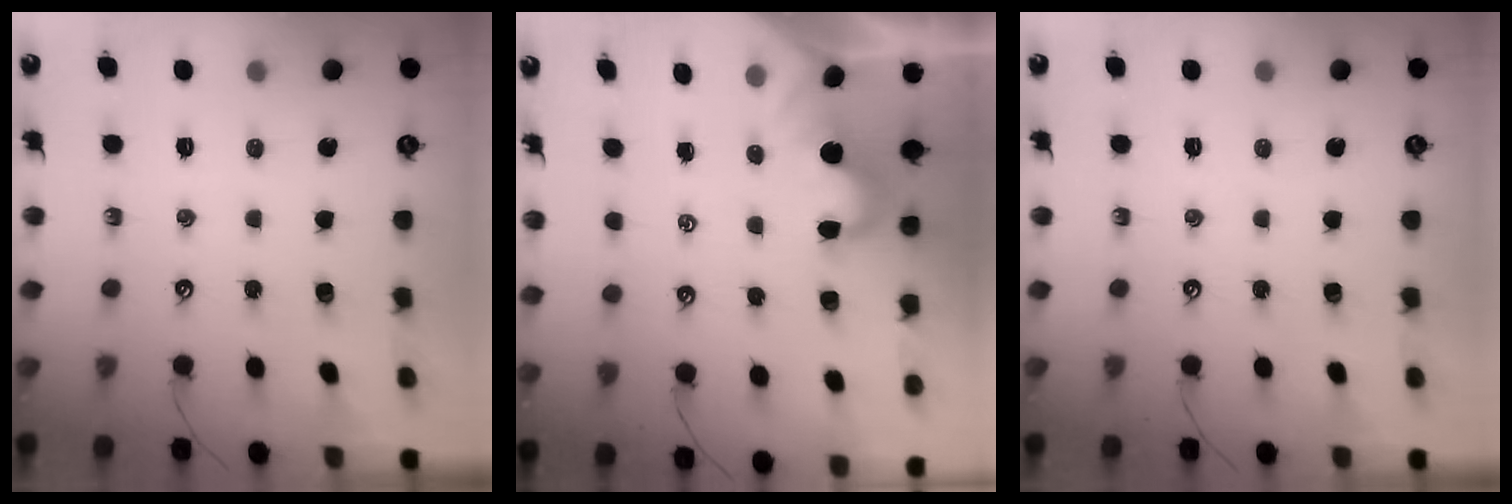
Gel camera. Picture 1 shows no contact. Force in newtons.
{"total": 1.8, "press": 1.6, "slide": 0.8}
{"total": 0.0}